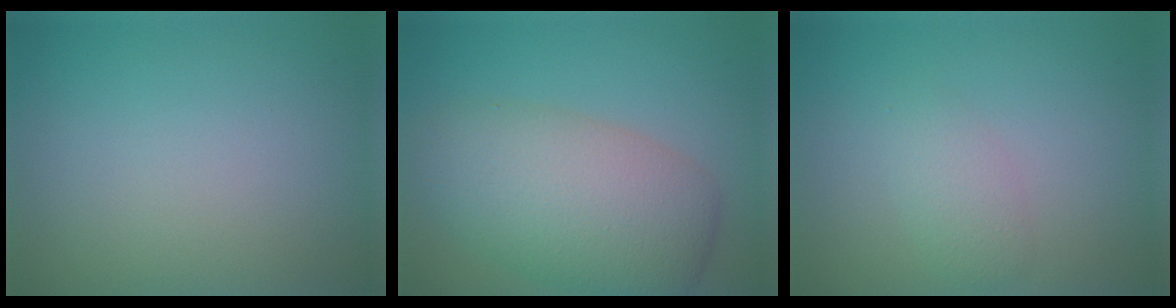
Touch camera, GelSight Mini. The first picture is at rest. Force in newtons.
{"total": 7.7, "press": 7.7, "slide": 0.7}
{"total": 1.8, "press": 1.8, "slide": 0.1}